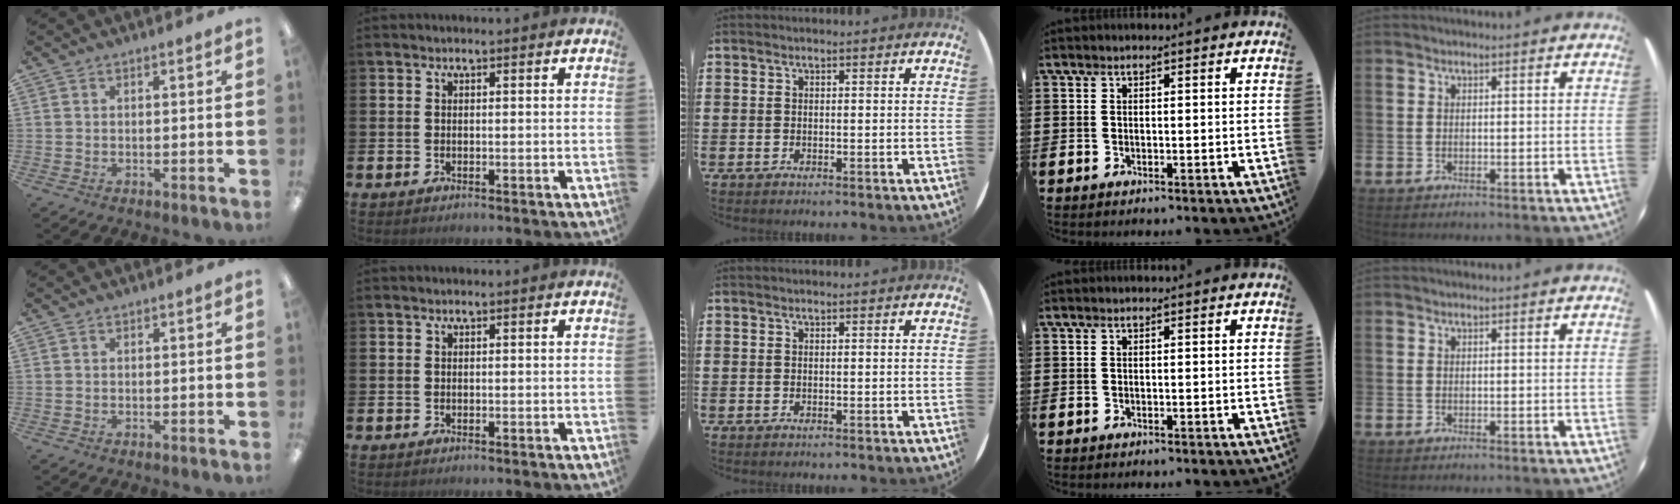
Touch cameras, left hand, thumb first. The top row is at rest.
{}